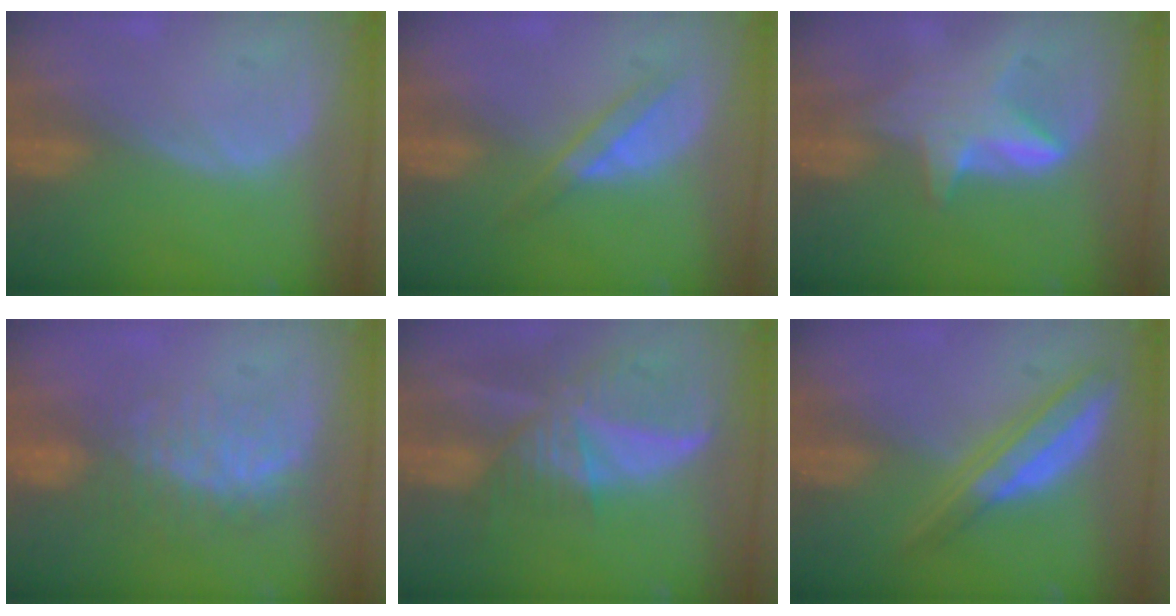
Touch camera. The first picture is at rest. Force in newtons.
{"total": 3.1, "press": 3.1, "slide": 0.3}
{"total": 6.1, "press": 5.8, "slide": 2.1}
{"total": 8.1, "press": 7.5, "slide": 3.0}
{"total": 9.4, "press": 8.3, "slide": 4.6}
{"total": 6.4, "press": 5.6, "slide": 3.1}